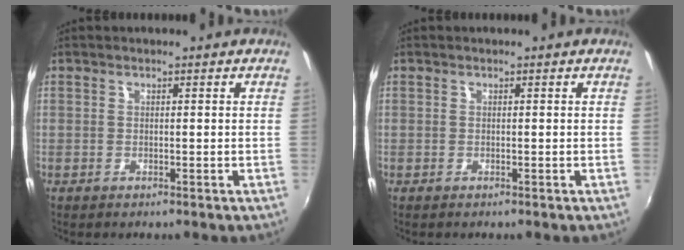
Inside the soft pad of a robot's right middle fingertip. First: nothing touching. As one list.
[{"total": 0.0}]